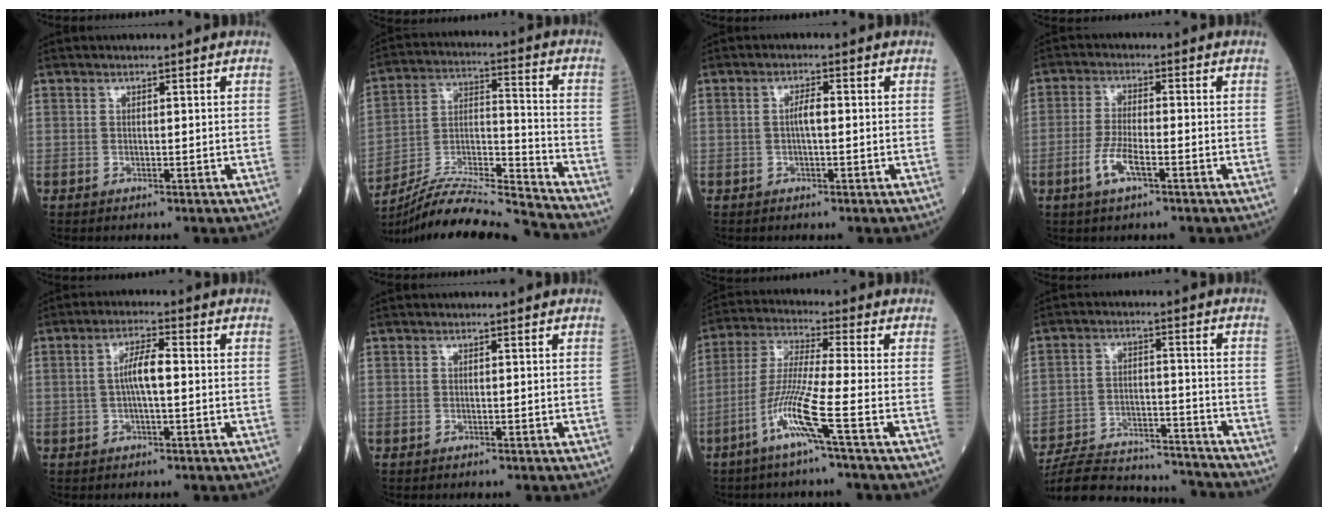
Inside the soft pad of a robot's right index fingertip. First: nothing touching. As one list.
[{"total": 17.7, "force": [-17.1, -1.1, 4.7], "torque": [-0.092, 0.013, -0.294]}, {"total": 2.1, "force": [-0.1, 0.4, 2.1], "torque": [-0.040, 0.004, -0.003]}, {"total": 5.1, "force": [-2.3, 1.0, 4.4], "torque": [-0.096, -0.004, -0.046]}, {"total": 4.7, "force": [0.0, 1.0, 4.6], "torque": [-0.090, 0.012, -0.003]}, {"total": 0.0}, {"total": 8.3, "force": [-3.8, -1.0, 7.2], "torque": [-0.149, -0.006, -0.083]}, {"total": 19.3, "force": [-18.5, 3.0, 4.6], "torque": [-0.108, 0.001, -0.271]}]